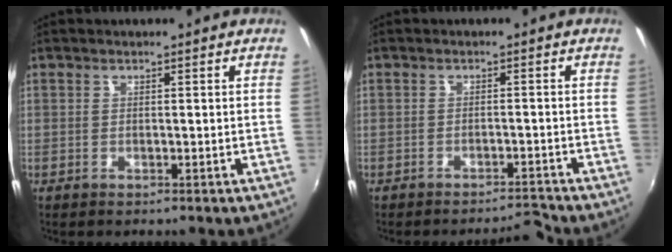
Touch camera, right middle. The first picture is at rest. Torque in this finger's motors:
{"motor_torque": [-0.03, -0.06, 0.00, 0.00]}